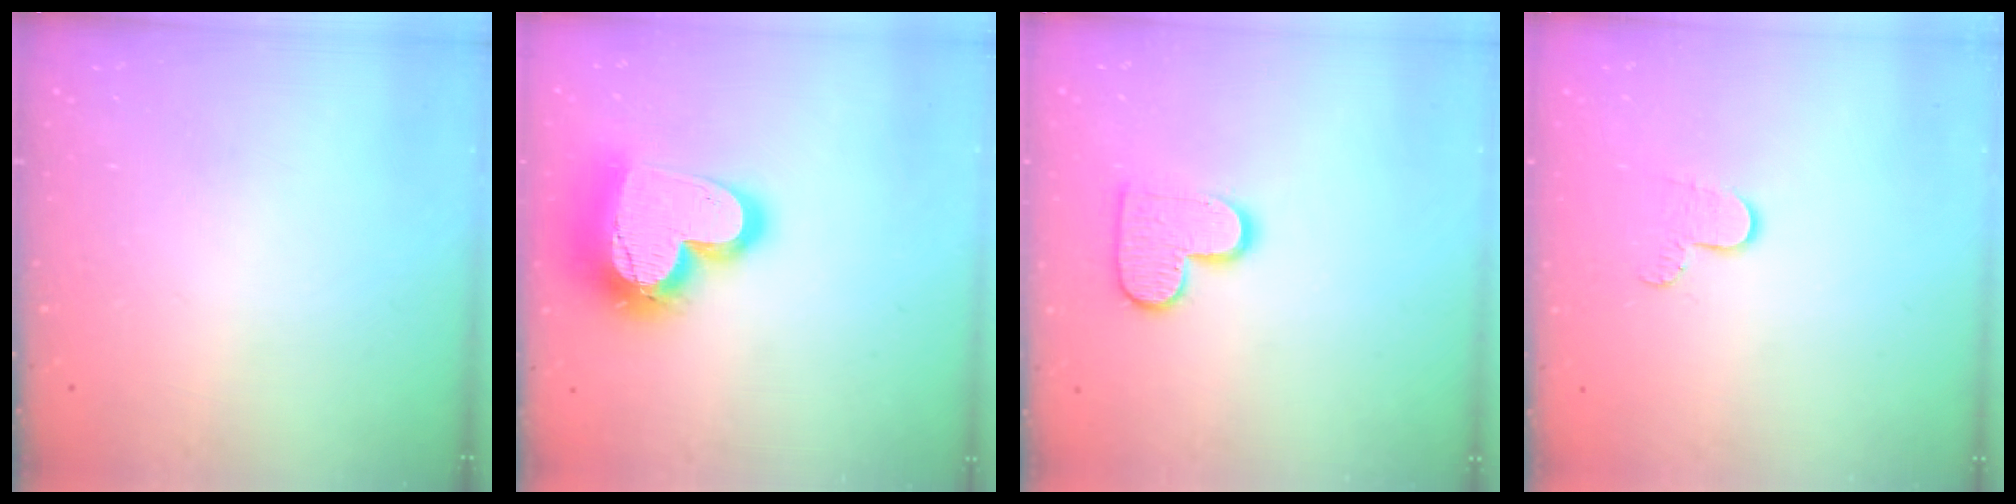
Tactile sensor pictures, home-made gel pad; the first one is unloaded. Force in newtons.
{"total": 21.6, "press": 21.5, "slide": 1.7}
{"total": 11.4, "press": 11.3, "slide": 0.6}
{"total": 6.1, "press": 6.0, "slide": 0.6}